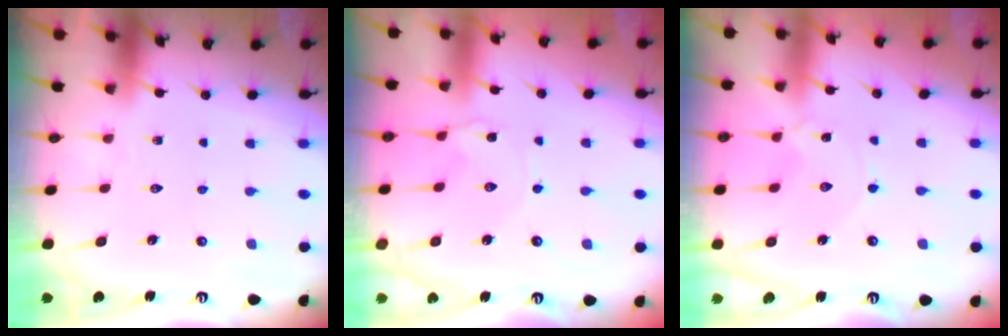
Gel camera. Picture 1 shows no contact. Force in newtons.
{"total": 2.7, "press": 2.7, "slide": 0.5}
{"total": 0.0}